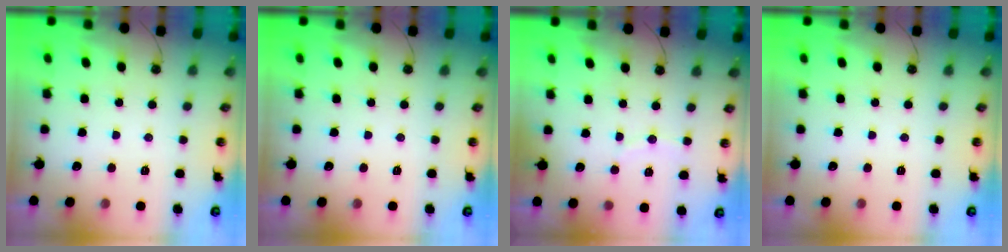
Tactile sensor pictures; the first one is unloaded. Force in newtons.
{"total": 0.0}
{"total": 4.5, "press": 4.4, "slide": 0.9}
{"total": 0.0}